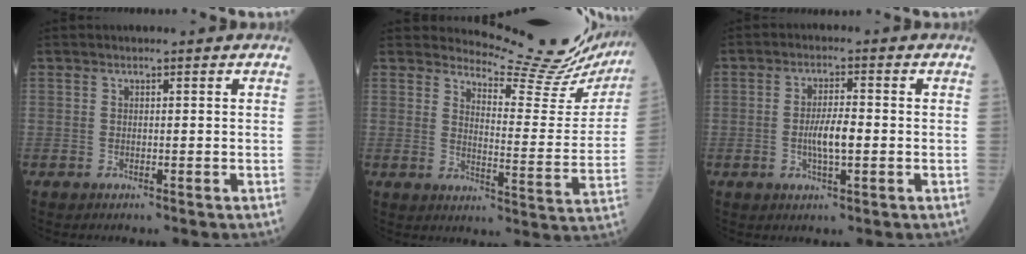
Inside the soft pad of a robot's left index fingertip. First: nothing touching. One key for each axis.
{"total": 15.0, "fx": 14.9, "fy": 1.1, "fz": 1.2, "tx": -0.007, "ty": -0.104, "tz": 0.161}
{"total": 4.7, "fx": -1.3, "fy": 1.1, "fz": 4.4, "tx": -0.087, "ty": -0.003, "tz": -0.026}